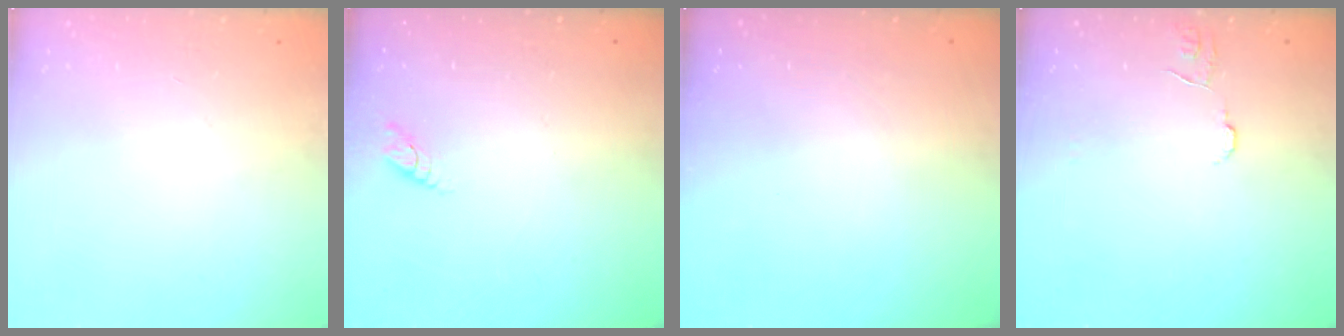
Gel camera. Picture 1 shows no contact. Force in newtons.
{"total": 2.8, "press": 2.8, "slide": 0.3}
{"total": 0.0}
{"total": 7.0, "press": 6.9, "slide": 0.5}